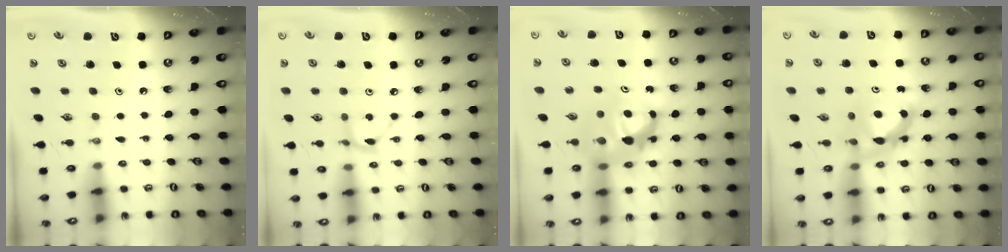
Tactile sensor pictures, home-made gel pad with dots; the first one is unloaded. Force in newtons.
{"total": 2.6, "press": 2.6, "slide": 0.1}
{"total": 10.3, "press": 10.3, "slide": 0.7}
{"total": 8.3, "press": 8.3, "slide": 0.5}